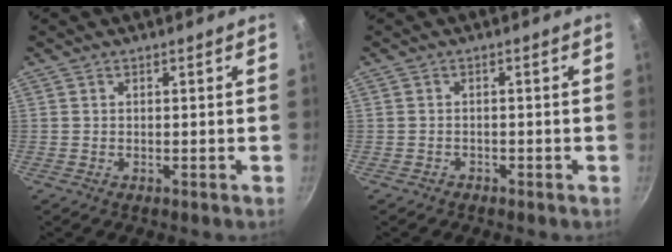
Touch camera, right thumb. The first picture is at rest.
{"total": 0.9, "force": [-0.8, 0.4, 0.0], "torque": [-0.003, 0.015, -0.012]}